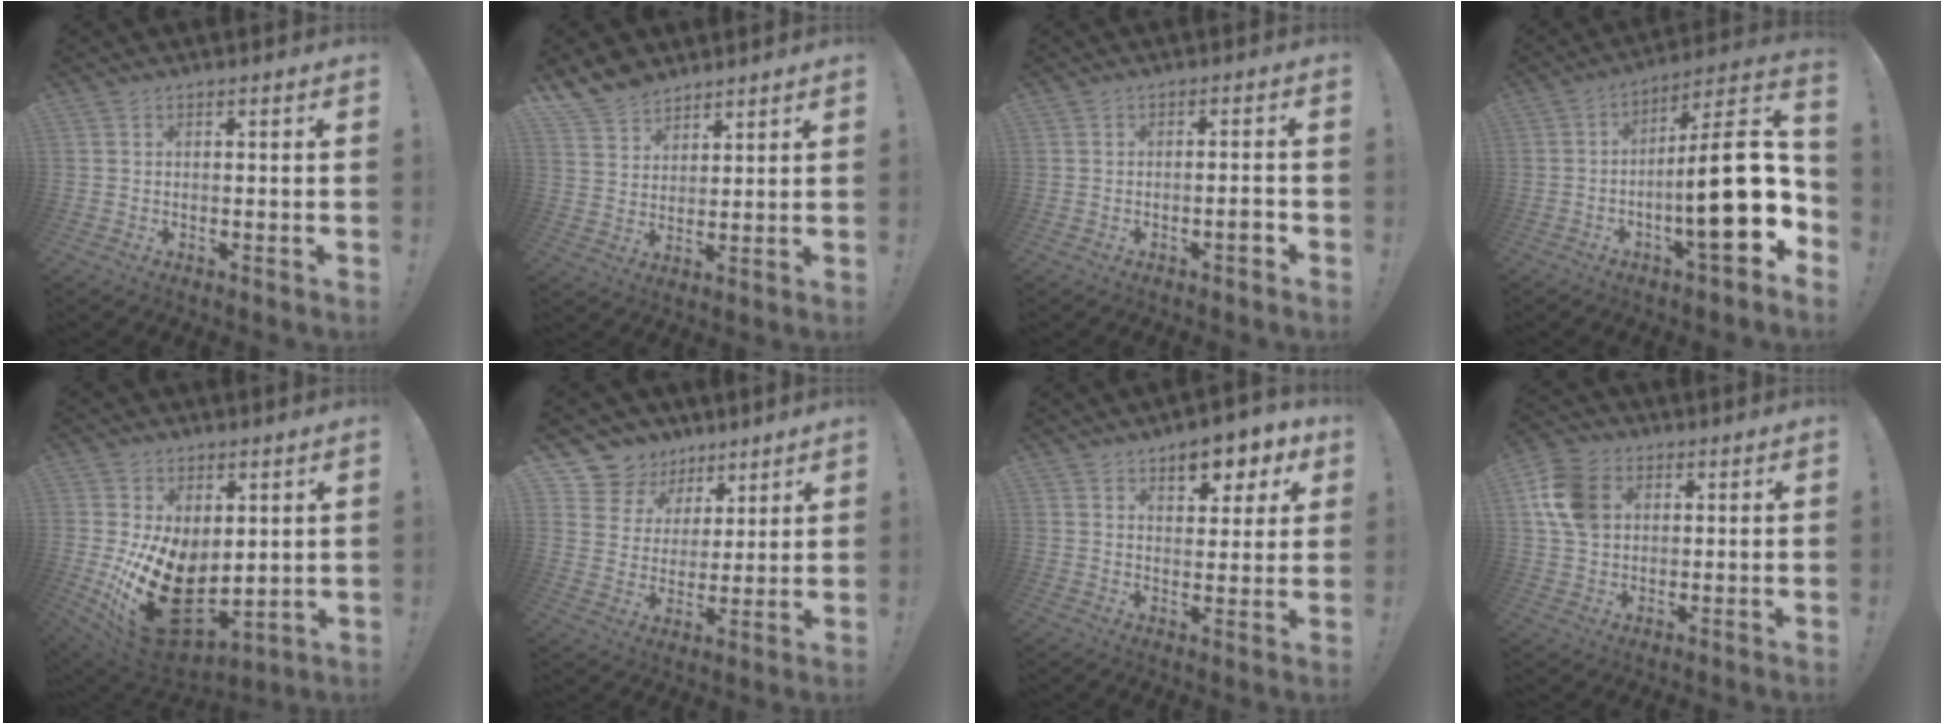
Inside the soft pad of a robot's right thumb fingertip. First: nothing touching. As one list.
[{"total": 8.5, "force": [7.1, 4.3, 1.4], "torque": [-0.036, -0.048, 0.143]}, {"total": 2.9, "force": [-1.6, 0.7, 2.3], "torque": [-0.034, 0.008, -0.026]}, {"total": 22.2, "force": [-3.1, 5.7, 21.2], "torque": [-0.319, 0.008, -0.046]}, {"total": 20.9, "force": [-2.3, 13.8, 15.6], "torque": [-0.283, -0.001, -0.016]}, {"total": 10.4, "force": [6.8, 7.7, 1.9], "torque": [-0.042, -0.054, 0.137]}, {"total": 8.3, "force": [5.2, 4.3, 4.9], "torque": [-0.040, -0.038, 0.087]}, {"total": 12.4, "force": [3.6, 9.5, 7.2], "torque": [-0.138, 0.003, 0.073]}]